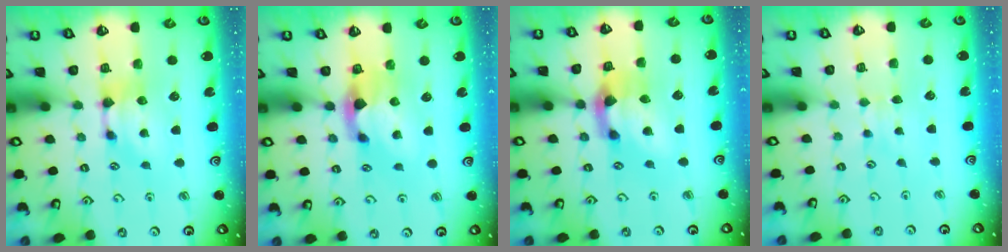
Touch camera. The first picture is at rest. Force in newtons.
{"total": 2.2, "press": 1.9, "slide": 1.2}
{"total": 4.0, "press": 3.4, "slide": 2.0}
{"total": 3.1, "press": 3.1, "slide": 0.3}